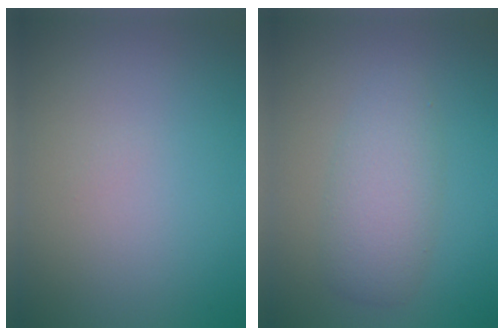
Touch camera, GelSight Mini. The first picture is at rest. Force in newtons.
{"total": 2.9, "press": 2.9, "slide": 0.2}